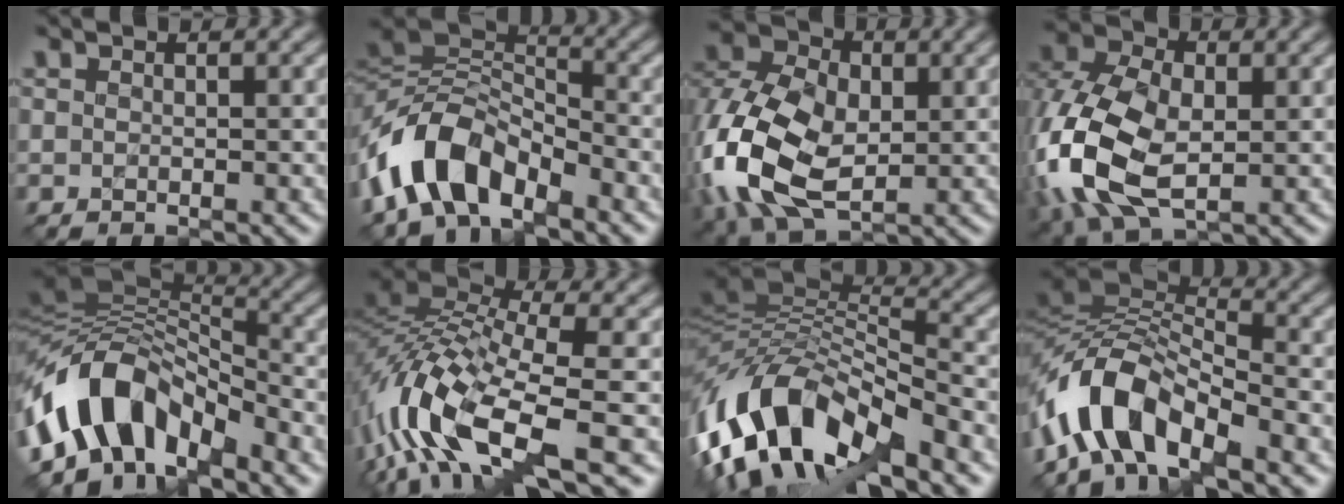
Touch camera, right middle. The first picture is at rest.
{"total": 8.1, "force": [-4.5, 4.7, 4.8], "torque": [-0.086, 0.006, -0.091]}
{"total": 12.7, "force": [-1.6, 8.8, 9.0], "torque": [-0.230, -0.011, -0.033]}
{"total": 11.6, "force": [-1.8, 7.8, 8.4], "torque": [-0.232, -0.014, -0.040]}
{"total": 9.7, "force": [-4.2, 5.7, 6.6], "torque": [-0.110, 0.020, -0.086]}
{"total": 12.4, "force": [-4.6, 5.0, 10.3], "torque": [-0.217, 0.004, -0.090]}
{"total": 12.7, "force": [-5.6, 5.7, 9.8], "torque": [-0.183, 0.020, -0.105]}
{"total": 9.1, "force": [-5.3, 3.9, 6.2], "torque": [-0.107, 0.016, -0.109]}